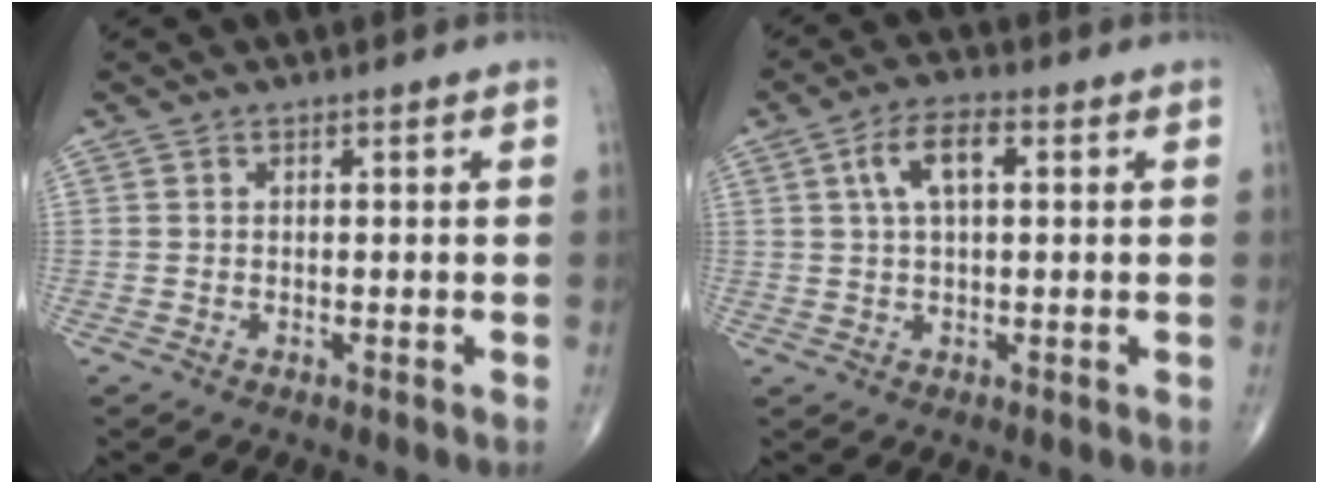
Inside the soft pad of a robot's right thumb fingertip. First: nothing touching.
{"total": 6.8, "force": [1.8, 3.0, 5.8], "torque": [-0.112, 0.012, 0.032]}